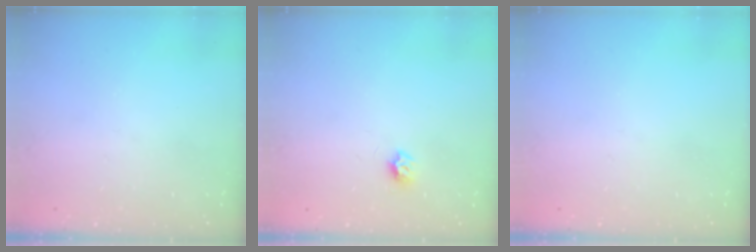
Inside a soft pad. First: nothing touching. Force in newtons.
{"total": 4.6, "press": 4.6, "slide": 0.5}
{"total": 0.0}